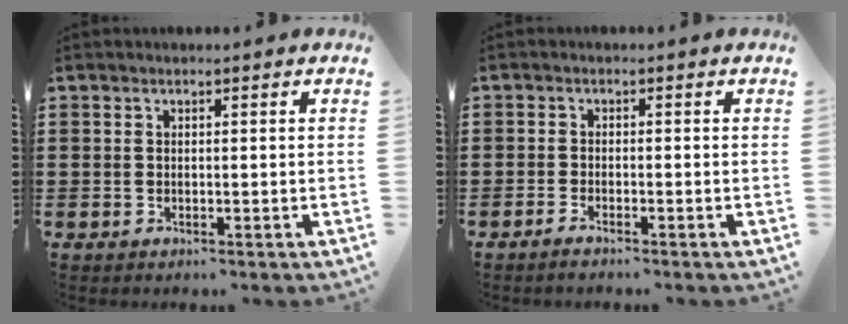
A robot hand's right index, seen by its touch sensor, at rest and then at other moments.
{"total": 1.3, "force": [-1.3, -0.2, 0.5], "torque": [-0.009, -0.004, -0.024]}